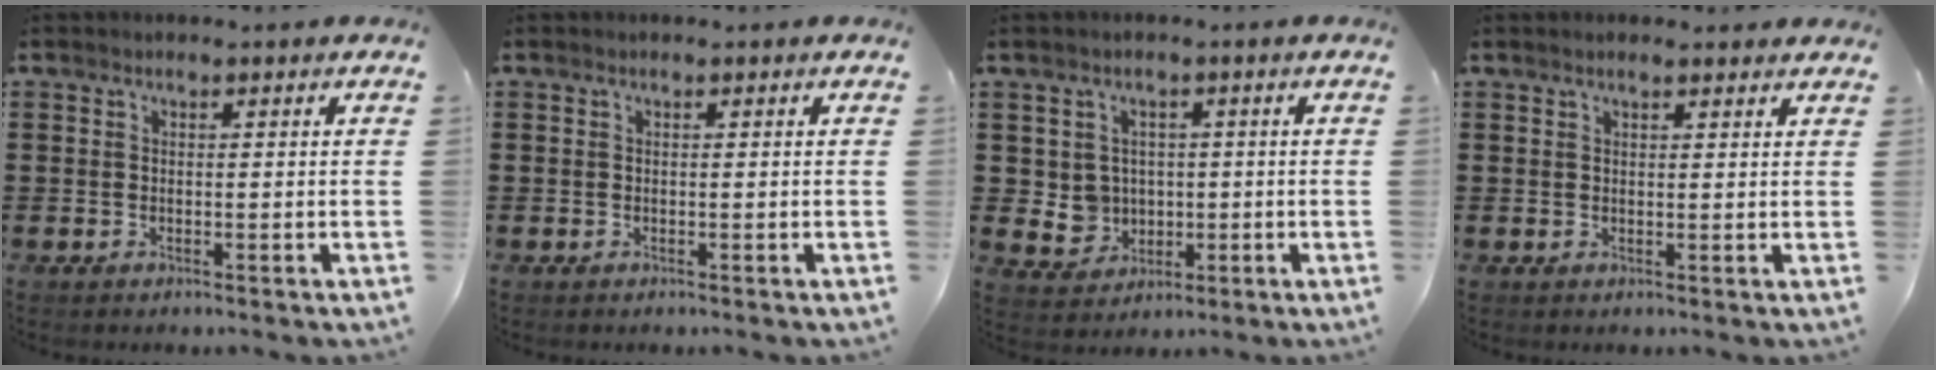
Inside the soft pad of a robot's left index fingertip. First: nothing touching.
{"total": 0.0}
{"total": 4.1, "force": [0.6, 4.0, 1.0], "torque": [-0.037, 0.009, 0.010]}
{"total": 1.5, "force": [1.4, 0.2, 0.7], "torque": [-0.015, 0.002, 0.025]}